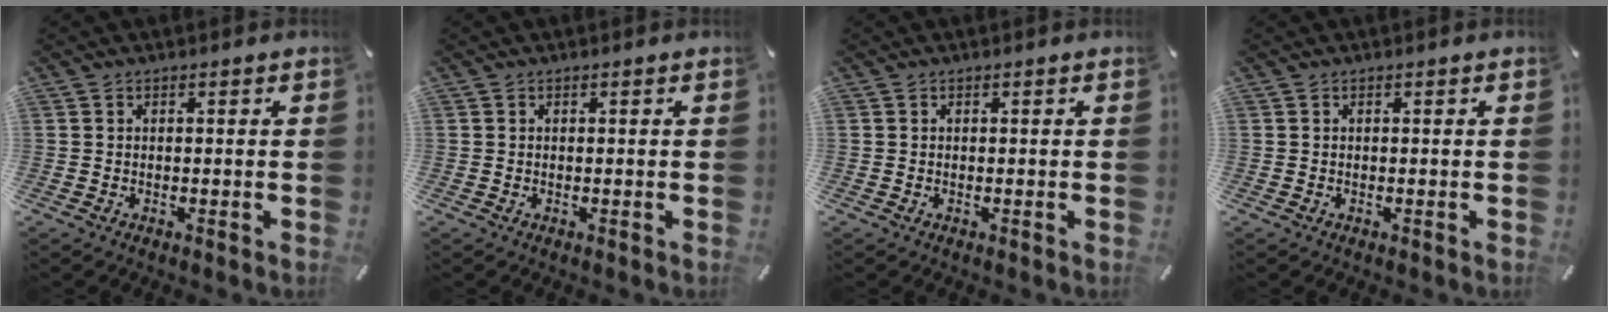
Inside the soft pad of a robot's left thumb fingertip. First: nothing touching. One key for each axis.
{"total": 0.0}
{"total": 0.0}
{"total": 0.0}